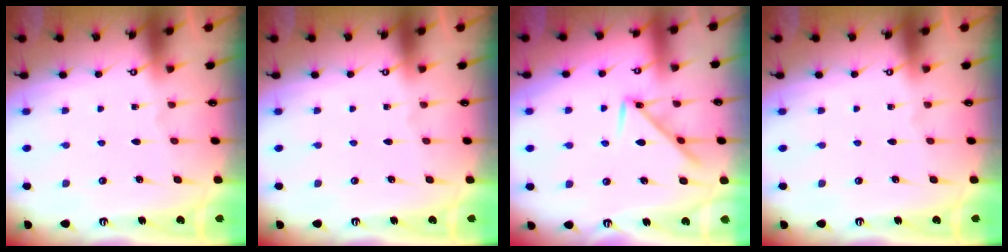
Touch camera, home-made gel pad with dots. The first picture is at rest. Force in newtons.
{"total": 0.0}
{"total": 8.0, "press": 7.9, "slide": 1.1}
{"total": 0.0}